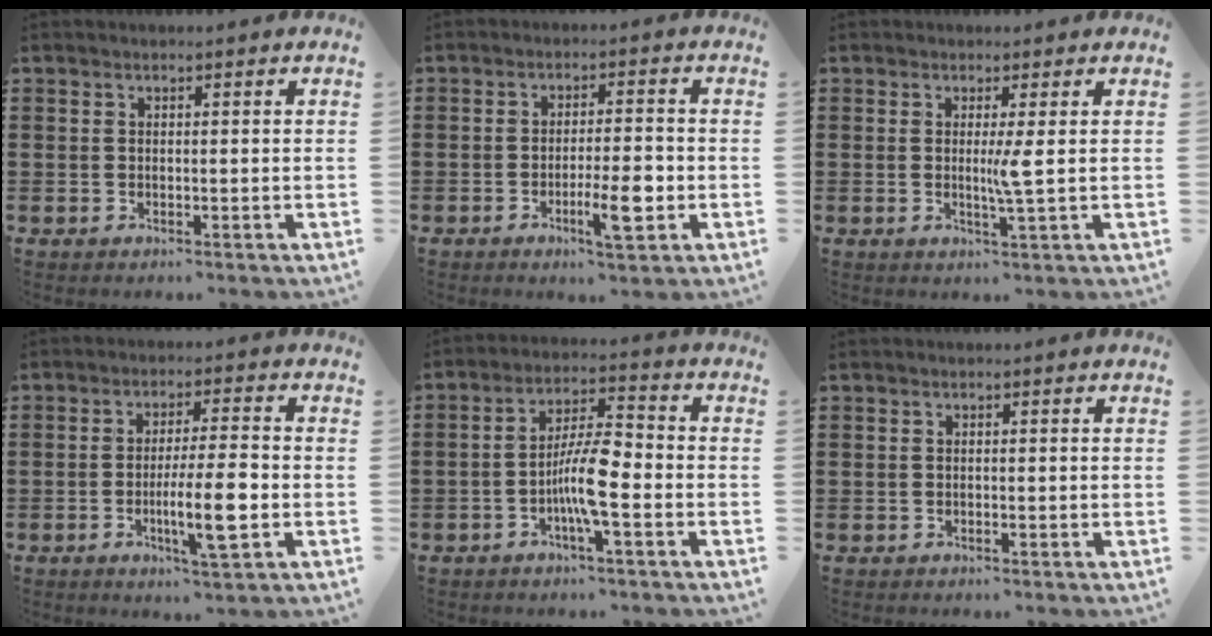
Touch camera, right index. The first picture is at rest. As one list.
[{"total": 6.7, "force": [-2.3, 1.4, 6.1], "torque": [-0.110, -0.008, -0.039]}, {"total": 2.9, "force": [0.3, -0.7, 2.8], "torque": [-0.053, -0.009, 0.001]}, {"total": 8.5, "force": [-2.1, 1.0, 8.1], "torque": [-0.146, -0.011, -0.039]}, {"total": 7.6, "force": [-2.3, 1.5, 7.1], "torque": [-0.143, -0.003, -0.047]}, {"total": 0.0}]